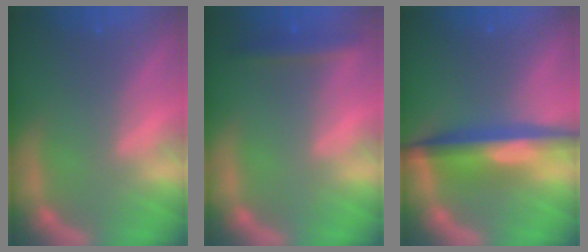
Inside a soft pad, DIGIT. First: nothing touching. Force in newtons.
{"total": 2.4}
{"total": 6.5}